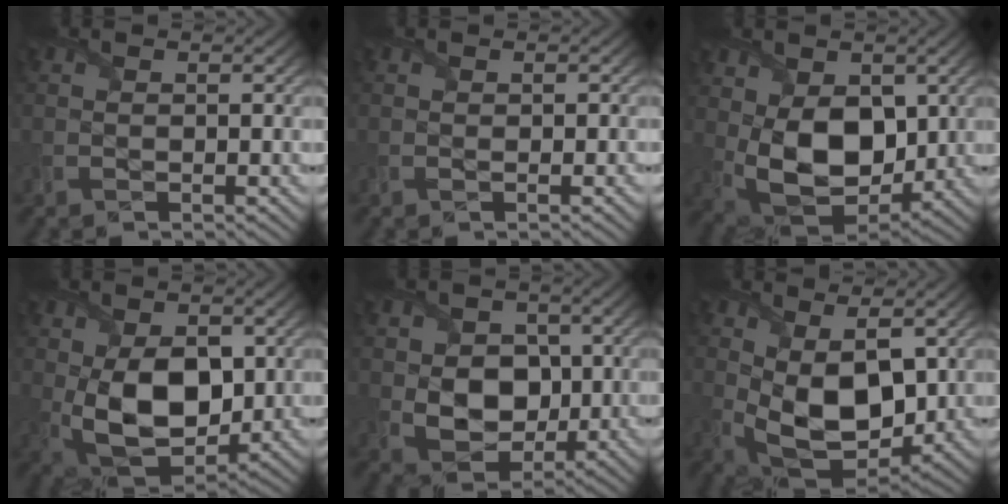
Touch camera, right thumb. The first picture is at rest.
{"total": 1.2, "force": [-0.4, 0.5, 1.0], "torque": [-0.020, -0.005, -0.007]}
{"total": 11.5, "force": [0.9, 7.8, 8.5], "torque": [-0.184, -0.019, 0.023]}
{"total": 11.4, "force": [-0.1, 7.2, 8.9], "torque": [-0.184, -0.016, 0.005]}
{"total": 8.0, "force": [0.3, 6.4, 4.8], "torque": [-0.109, -0.015, 0.000]}
{"total": 11.0, "force": [0.6, 6.3, 8.9], "torque": [-0.194, -0.019, 0.020]}